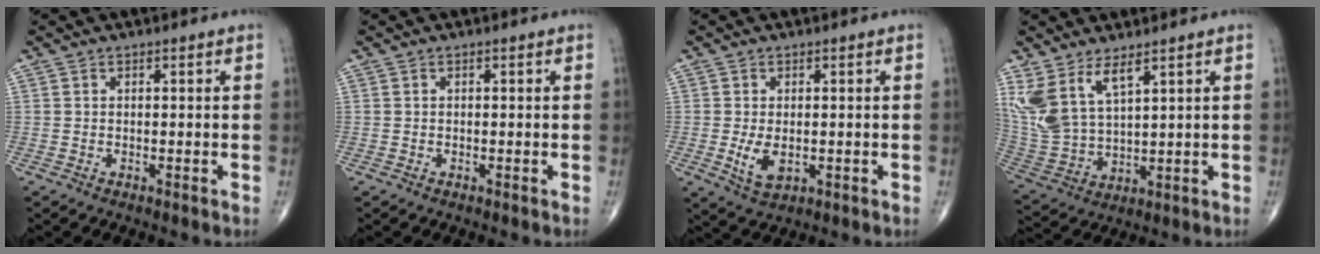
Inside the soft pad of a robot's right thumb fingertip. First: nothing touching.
{"total": 0.0}
{"total": 4.7, "force": [-0.6, 2.6, 3.8], "torque": [-0.070, -0.011, -0.005]}
{"total": 11.0, "force": [6.3, 4.4, 7.8], "torque": [-0.171, -0.030, 0.146]}